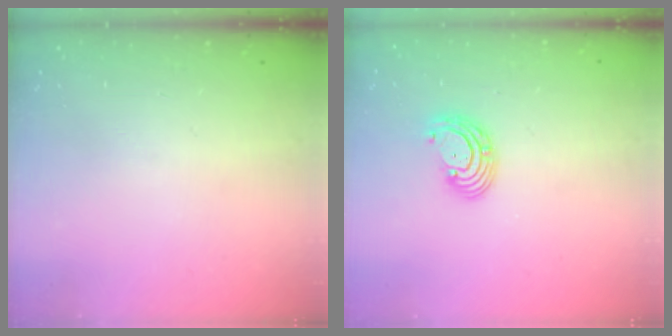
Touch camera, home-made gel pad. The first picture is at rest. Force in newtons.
{"total": 5.2, "press": 5.2, "slide": 0.5}